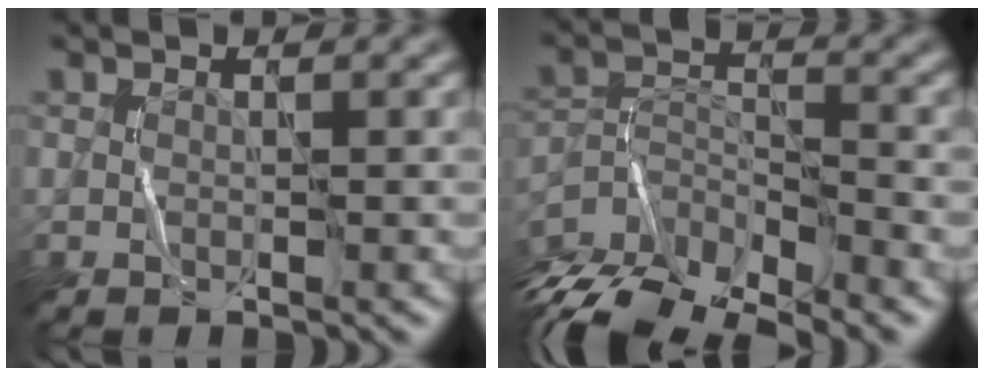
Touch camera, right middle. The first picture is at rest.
{"total": 9.6, "force": [-8.0, 2.8, 4.4], "torque": [-0.082, -0.014, -0.145]}